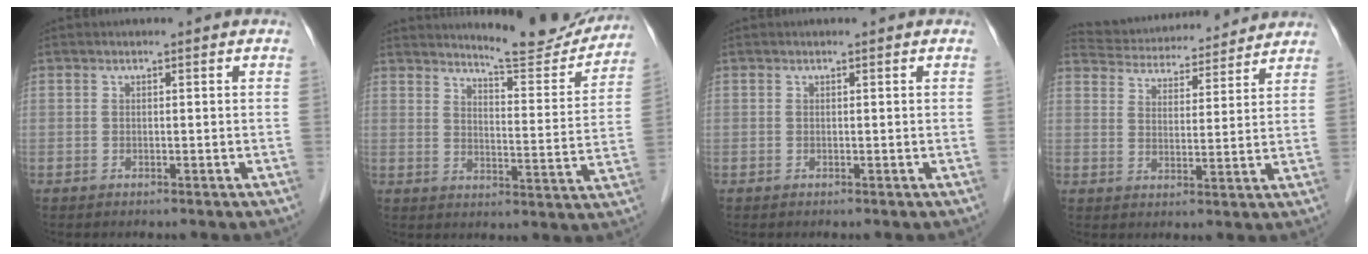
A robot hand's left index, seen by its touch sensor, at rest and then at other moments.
{"total": 12.7, "force": [12.4, 1.0, 2.9], "torque": [-0.037, -0.039, 0.155]}
{"total": 0.0}
{"total": 16.2, "force": [15.4, 3.3, 3.9], "torque": [-0.065, 0.031, 0.223]}